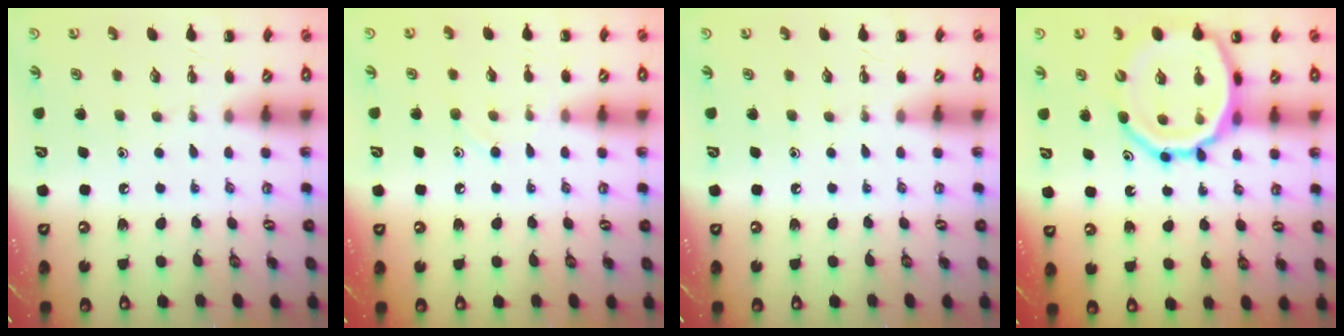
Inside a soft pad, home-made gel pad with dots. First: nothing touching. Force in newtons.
{"total": 6.6, "press": 6.2, "slide": 2.4}
{"total": 0.0}
{"total": 19.8, "press": 19.4, "slide": 3.9}